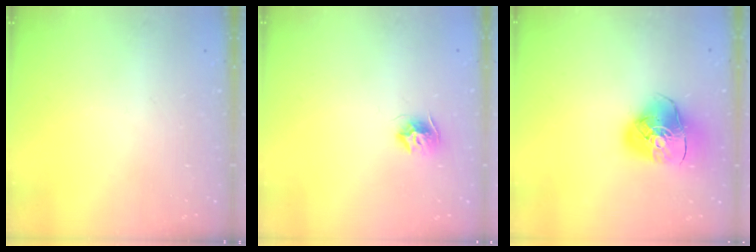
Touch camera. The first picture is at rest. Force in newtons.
{"total": 8.1, "press": 8.1, "slide": 0.2}
{"total": 12.7, "press": 12.6, "slide": 1.7}